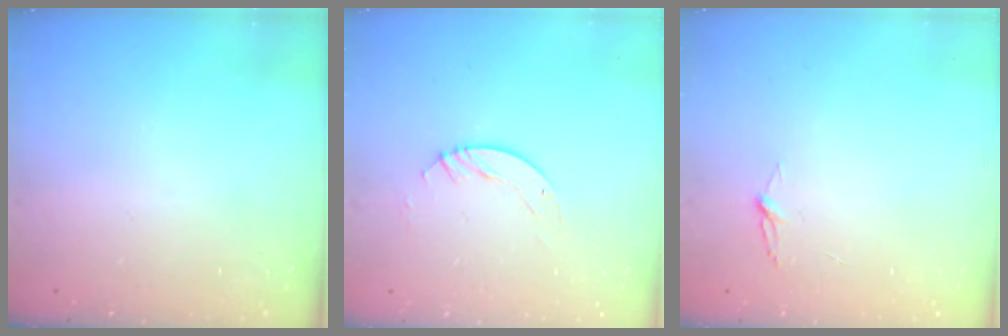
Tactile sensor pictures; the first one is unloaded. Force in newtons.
{"total": 3.0, "press": 3.0, "slide": 0.2}
{"total": 3.8, "press": 3.8, "slide": 0.4}